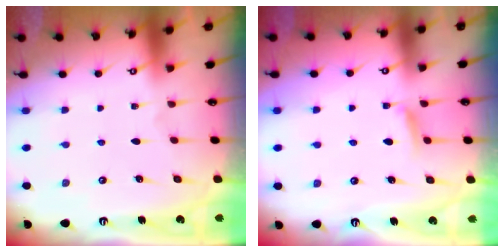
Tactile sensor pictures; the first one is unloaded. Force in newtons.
{"total": 5.0, "press": 4.9, "slide": 0.8}